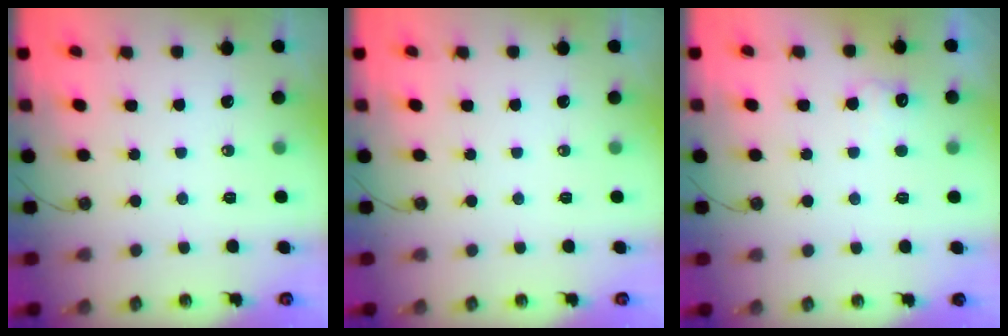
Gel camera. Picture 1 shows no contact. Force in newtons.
{"total": 0.0}
{"total": 6.9, "press": 6.8, "slide": 1.3}